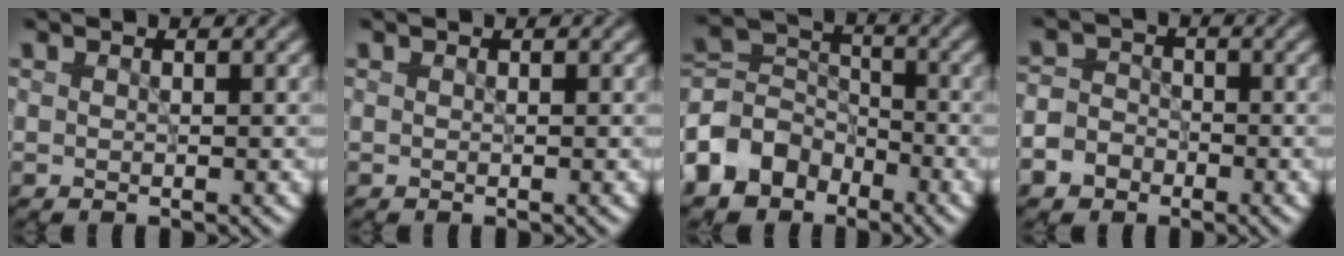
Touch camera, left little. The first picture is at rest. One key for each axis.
{"total": 0.0}
{"total": 6.7, "fx": -3.5, "fy": 5.1, "fz": 2.6, "tx": -0.054, "ty": 0.008, "tz": -0.088}
{"total": 4.4, "fx": -2.4, "fy": 3.5, "fz": 1.3, "tx": -0.007, "ty": -0.005, "tz": -0.052}